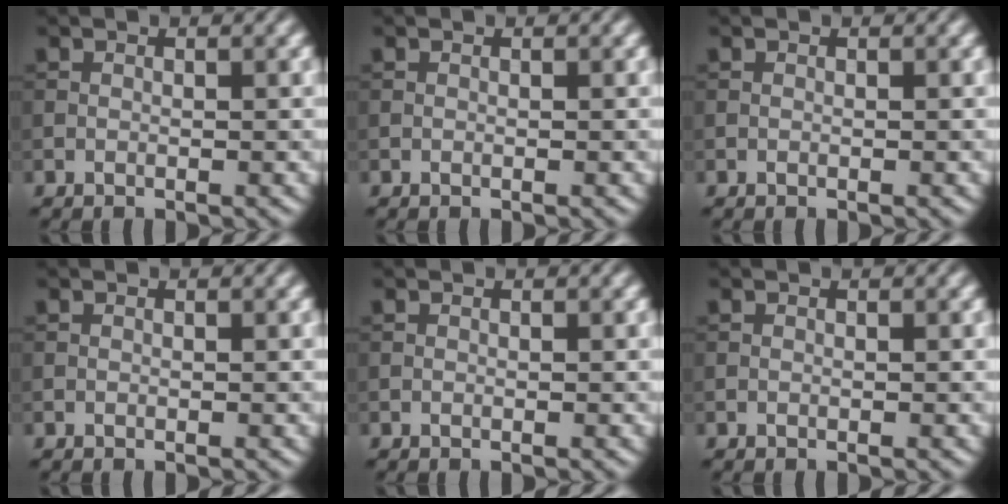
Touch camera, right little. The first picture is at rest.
{"total": 0.0}
{"total": 0.0}
{"total": 0.0}
{"total": 0.0}
{"total": 0.0}